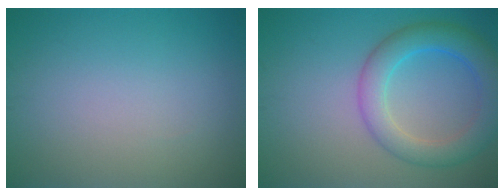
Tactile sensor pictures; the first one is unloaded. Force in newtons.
{"total": 5.4, "press": 5.4, "slide": 0.2}